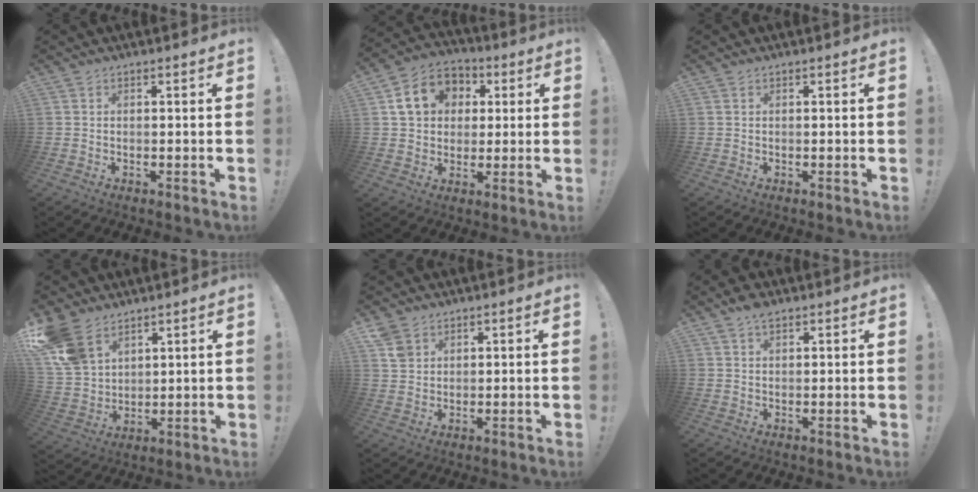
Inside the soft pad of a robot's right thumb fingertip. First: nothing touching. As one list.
[{"total": 13.5, "force": [3.8, 11.2, 6.4], "torque": [-0.091, 0.003, 0.080]}, {"total": 0.0}, {"total": 13.2, "force": [8.7, 8.2, 5.7], "torque": [-0.120, -0.045, 0.174]}, {"total": 4.8, "force": [3.0, 3.4, 1.6], "torque": [-0.032, -0.007, 0.060]}, {"total": 3.8, "force": [2.7, 1.8, 2.0], "torque": [-0.026, -0.013, 0.047]}]